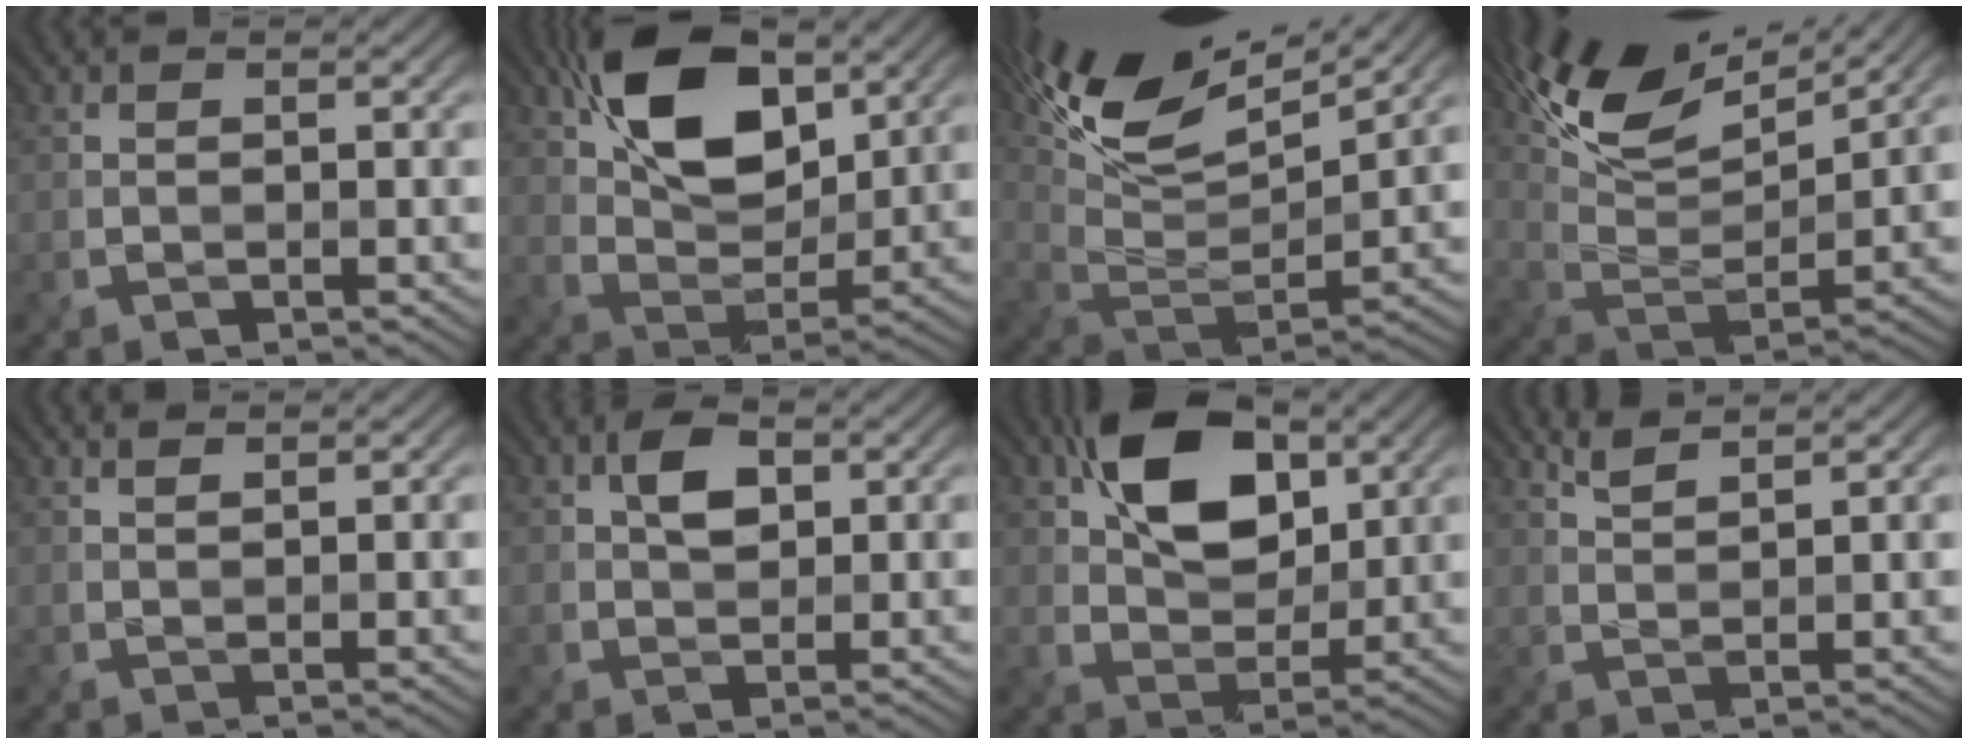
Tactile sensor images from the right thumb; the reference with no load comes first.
{"total": 12.9, "force": [6.2, 7.0, 8.9], "torque": [-0.167, 0.012, 0.110]}
{"total": 14.0, "force": [9.5, 4.5, 9.3], "torque": [-0.195, 0.011, 0.177]}
{"total": 12.6, "force": [9.1, 3.9, 7.8], "torque": [-0.169, 0.013, 0.172]}
{"total": 1.1, "force": [1.0, 0.0, 0.4], "torque": [-0.015, 0.000, 0.019]}
{"total": 3.4, "force": [1.1, 2.1, 2.4], "torque": [-0.048, 0.006, 0.017]}
{"total": 10.7, "force": [4.3, 6.6, 7.3], "torque": [-0.130, 0.011, 0.072]}
{"total": 2.4, "force": [2.1, 0.3, 1.2], "torque": [-0.024, 0.009, 0.045]}